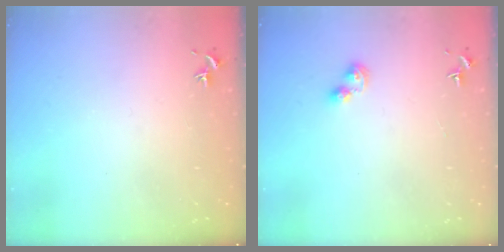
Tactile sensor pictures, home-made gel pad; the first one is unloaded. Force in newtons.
{"total": 3.4, "press": 3.4, "slide": 0.4}